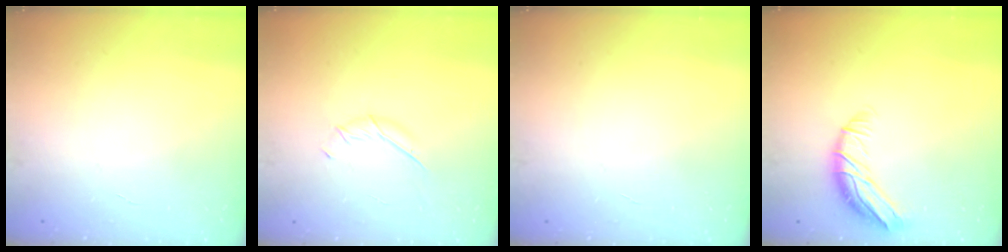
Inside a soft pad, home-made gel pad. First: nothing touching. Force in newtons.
{"total": 5.9, "press": 5.7, "slide": 1.4}
{"total": 0.0}
{"total": 9.9, "press": 9.7, "slide": 2.1}